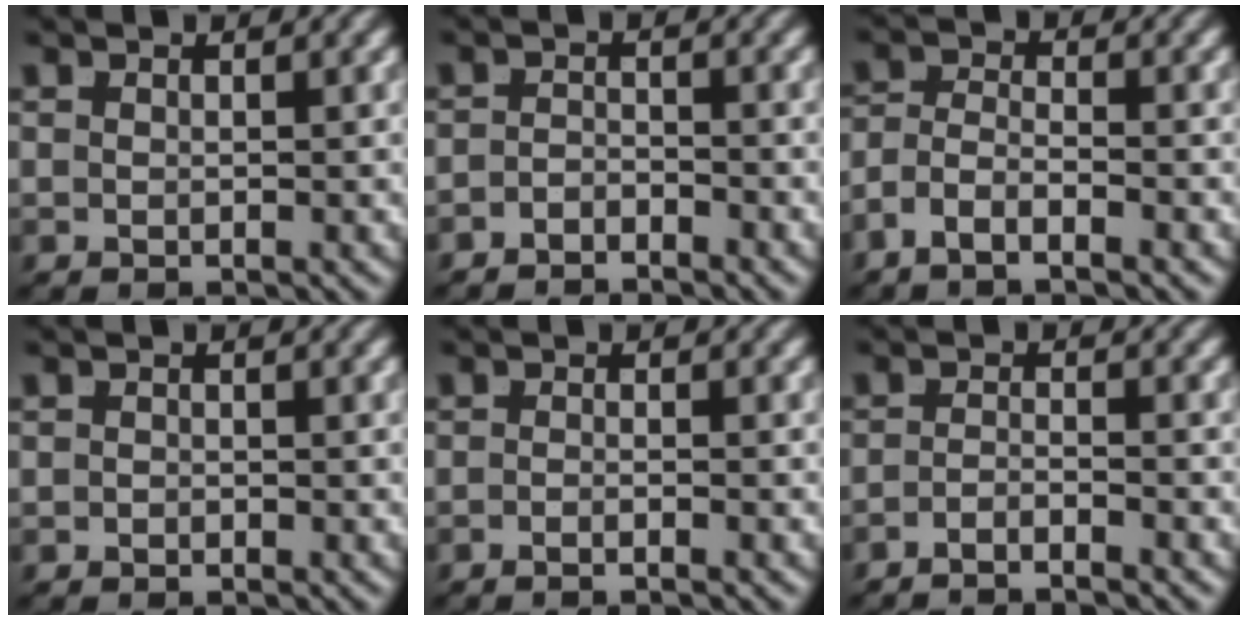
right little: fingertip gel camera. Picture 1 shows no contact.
{"total": 2.6, "force": [-2.6, 0.3, -0.1], "torque": [0.007, -0.016, -0.041]}
{"total": 3.6, "force": [-2.3, 2.0, 2.0], "torque": [-0.046, -0.019, -0.037]}
{"total": 0.7, "force": [-0.6, -0.3, -0.2], "torque": [0.008, -0.006, -0.007]}
{"total": 1.6, "force": [-1.4, -0.5, 0.6], "torque": [-0.006, 0.000, -0.026]}
{"total": 3.0, "force": [-2.9, -0.2, 0.8], "torque": [-0.010, -0.012, -0.045]}